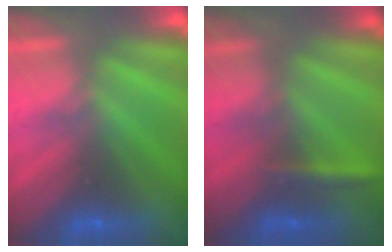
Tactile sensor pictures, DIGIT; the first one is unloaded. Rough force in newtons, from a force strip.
{"total": 2.3}